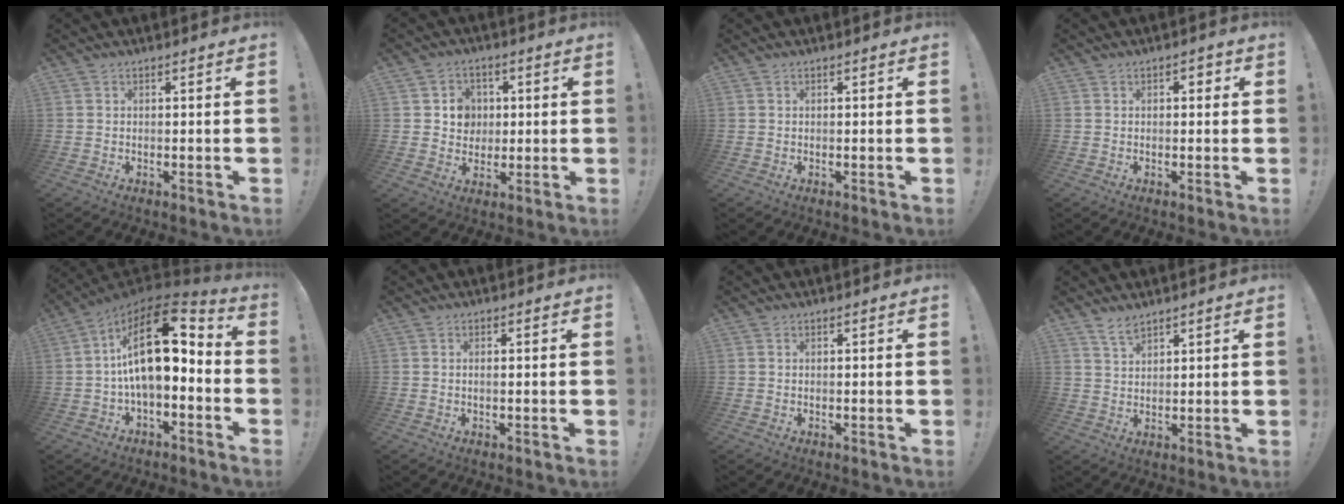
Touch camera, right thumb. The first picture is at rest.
{"total": 7.2, "force": [1.6, 6.7, 1.9], "torque": [-0.025, -0.007, 0.034]}
{"total": 0.0}
{"total": 1.6, "force": [-0.1, 1.2, 1.1], "torque": [-0.012, 0.002, -0.007]}
{"total": 20.1, "force": [3.2, 9.8, 17.2], "torque": [-0.303, -0.011, 0.059]}
{"total": 1.0, "force": [-0.2, 0.2, 1.0], "torque": [-0.016, 0.000, -0.004]}
{"total": 0.0}
{"total": 4.0, "force": [3.4, 1.4, 1.6], "torque": [-0.030, -0.019, 0.062]}